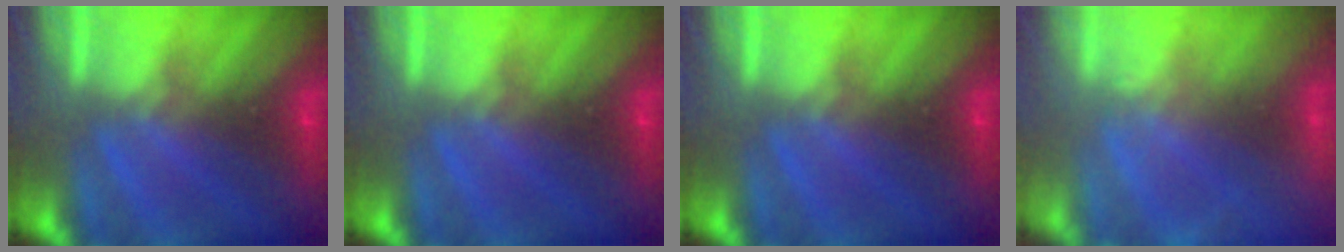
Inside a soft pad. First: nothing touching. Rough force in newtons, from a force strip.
{"total": 0.0}
{"total": 0.0}
{"total": 2.6}